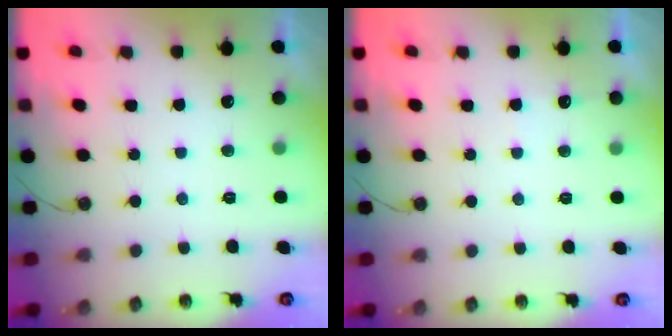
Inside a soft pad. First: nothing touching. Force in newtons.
{"total": 5.1, "press": 5.0, "slide": 0.8}